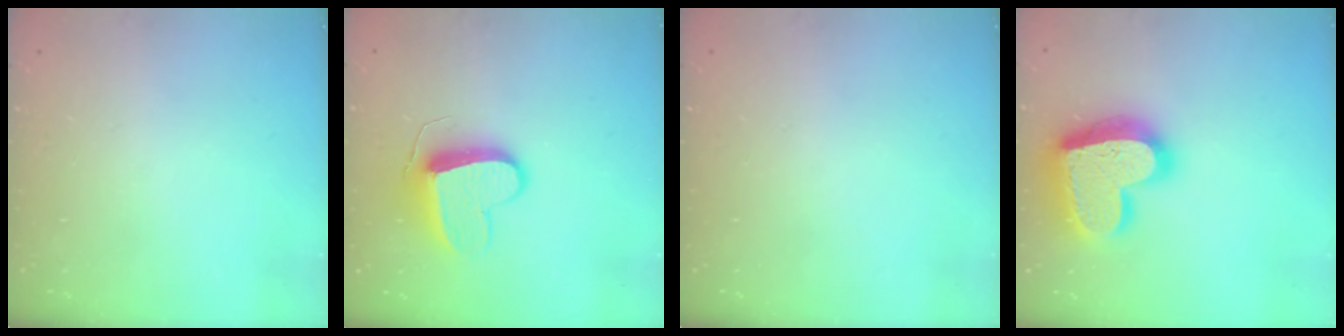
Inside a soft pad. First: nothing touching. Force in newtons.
{"total": 9.9, "press": 9.9, "slide": 0.0}
{"total": 0.0}
{"total": 24.6, "press": 24.5, "slide": 1.9}